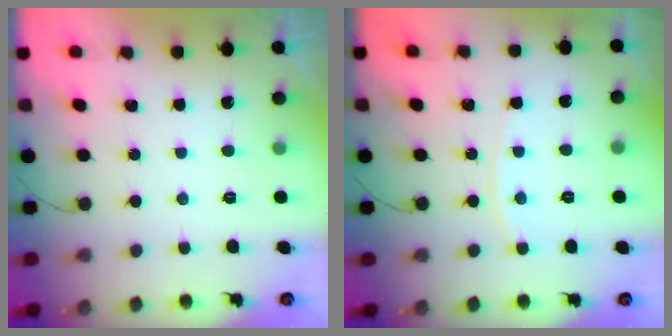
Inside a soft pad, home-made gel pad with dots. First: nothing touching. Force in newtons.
{"total": 3.9, "press": 3.9, "slide": 0.4}